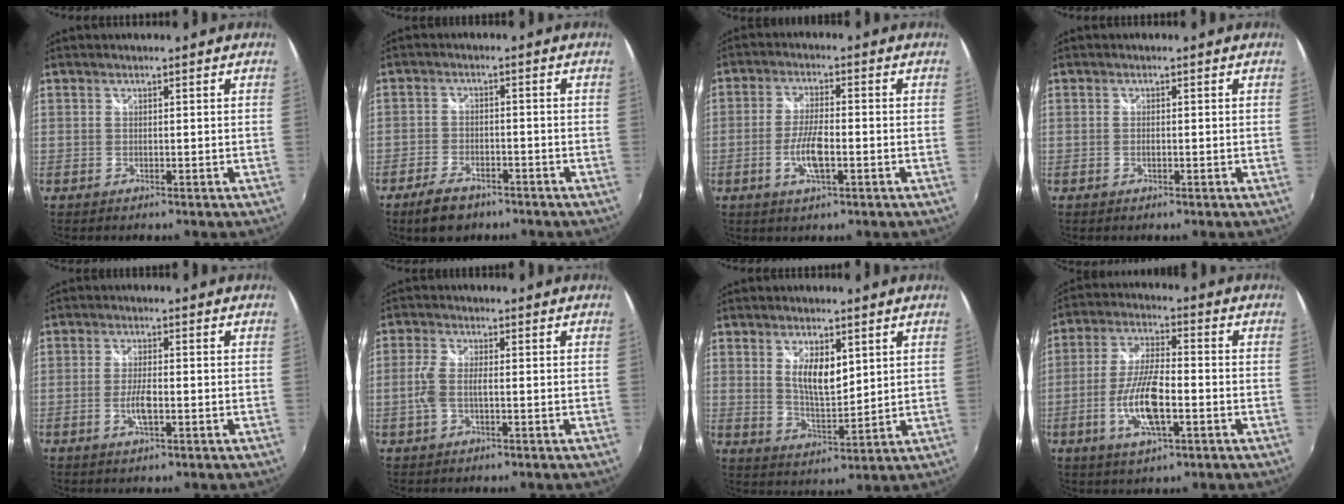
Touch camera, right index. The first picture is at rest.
{"total": 6.9, "force": [-5.1, 3.5, 3.2], "torque": [-0.088, -0.001, -0.087]}
{"total": 6.6, "force": [-2.2, 1.8, 6.0], "torque": [-0.124, -0.003, -0.041]}
{"total": 0.7, "force": [-0.2, 0.4, 0.5], "torque": [-0.012, -0.002, -0.005]}
{"total": 3.8, "force": [-1.2, 1.1, 3.5], "torque": [-0.073, -0.004, -0.023]}
{"total": 4.5, "force": [-0.8, 1.9, 4.0], "torque": [-0.088, 0.002, -0.015]}
{"total": 7.5, "force": [2.7, 3.3, 6.2], "torque": [-0.107, -0.005, 0.053]}
{"total": 11.4, "force": [-3.5, 3.4, 10.3], "torque": [-0.211, -0.004, -0.068]}